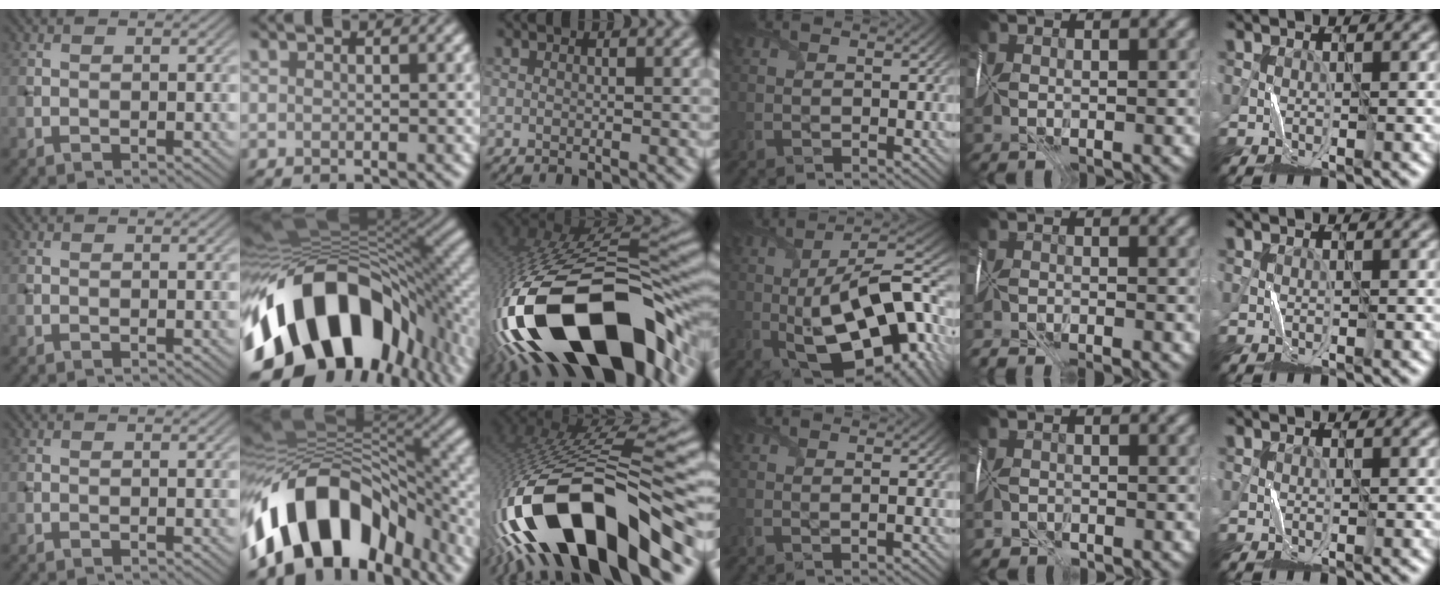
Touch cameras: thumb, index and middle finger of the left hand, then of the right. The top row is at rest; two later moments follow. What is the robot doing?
{"motion": "fold", "object": "map"}